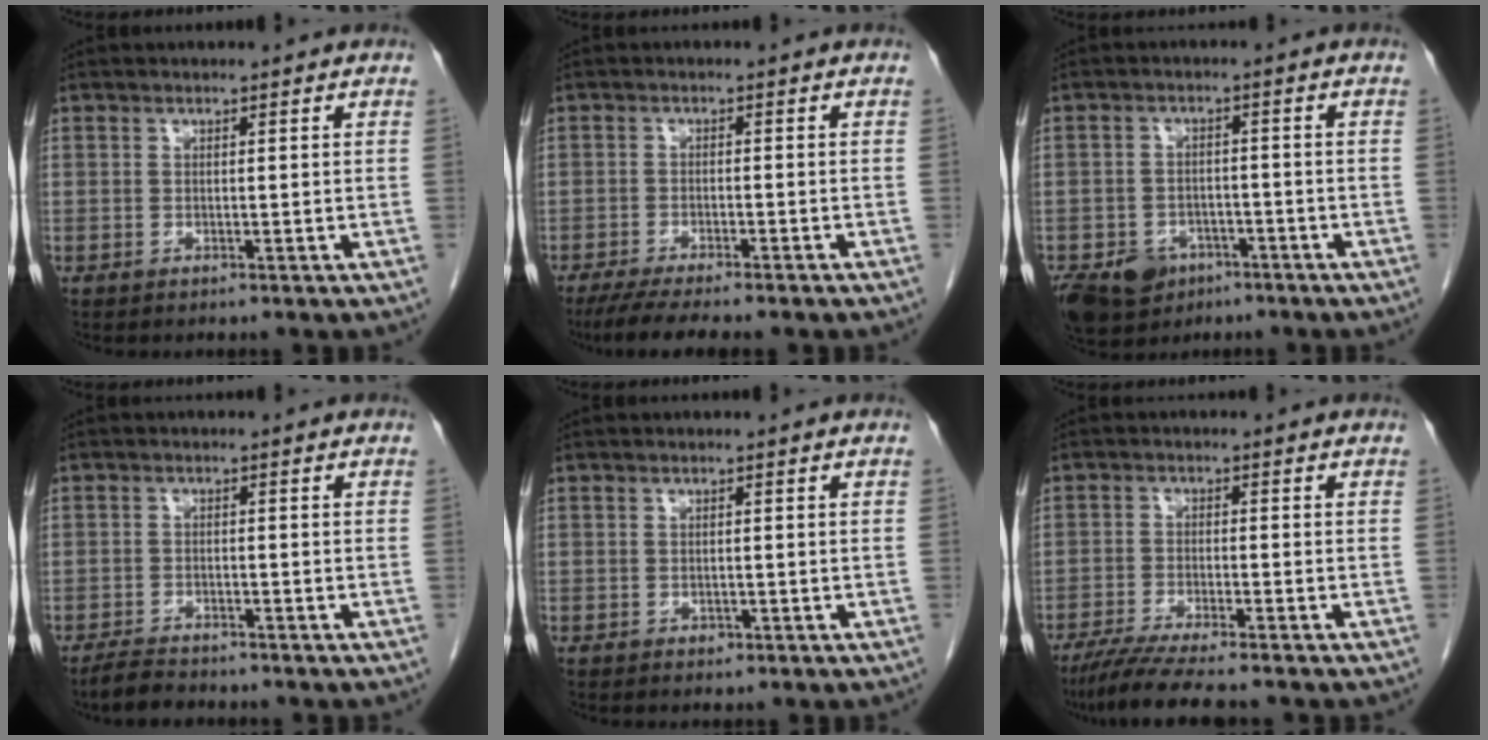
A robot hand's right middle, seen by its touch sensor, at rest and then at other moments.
{"total": 8.4, "force": [-6.9, 0.7, 4.8], "torque": [-0.068, -0.014, -0.103]}
{"total": 11.6, "force": [-6.7, 8.3, 4.6], "torque": [-0.118, -0.001, -0.098]}
{"total": 3.3, "force": [-3.0, 0.7, 1.0], "torque": [-0.024, -0.008, -0.054]}
{"total": 0.7, "force": [-0.4, 0.5, 0.3], "torque": [-0.006, 0.001, -0.002]}
{"total": 8.4, "force": [-7.0, 0.1, 4.6], "torque": [-0.071, -0.023, -0.114]}